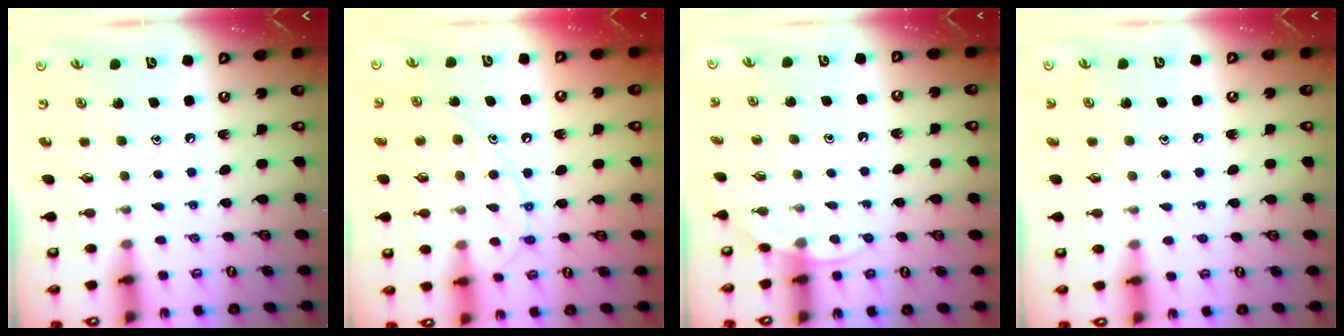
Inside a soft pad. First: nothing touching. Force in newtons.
{"total": 10.2, "press": 10.2, "slide": 0.9}
{"total": 3.9, "press": 3.8, "slide": 0.4}
{"total": 1.7, "press": 1.7, "slide": 0.1}